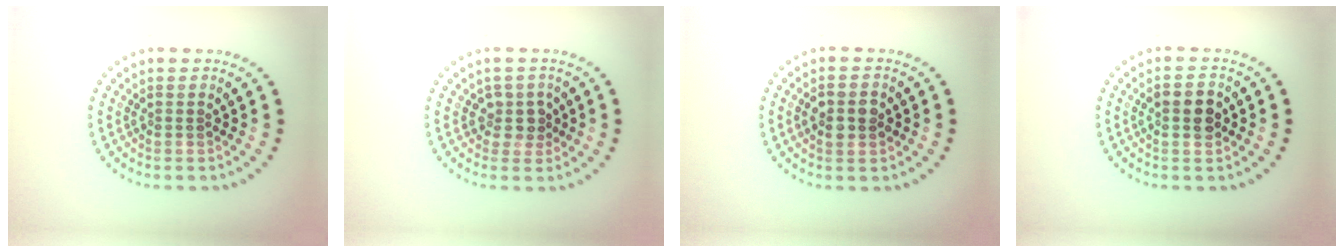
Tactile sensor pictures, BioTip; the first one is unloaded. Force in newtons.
{"total": 2.1, "press": 1.6, "slide": 1.3}
{"total": 2.9, "press": 2.9, "slide": 0.1}
{"total": 2.5, "press": 2.5, "slide": 0.2}